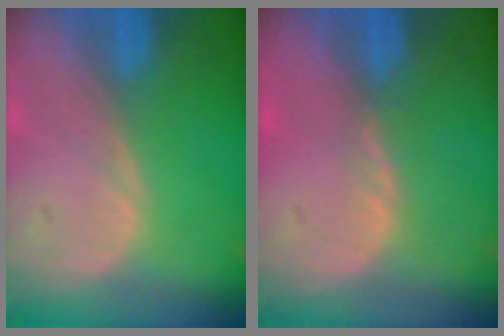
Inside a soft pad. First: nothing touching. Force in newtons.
{"total": 1.1, "press": 1.0, "slide": 0.5}